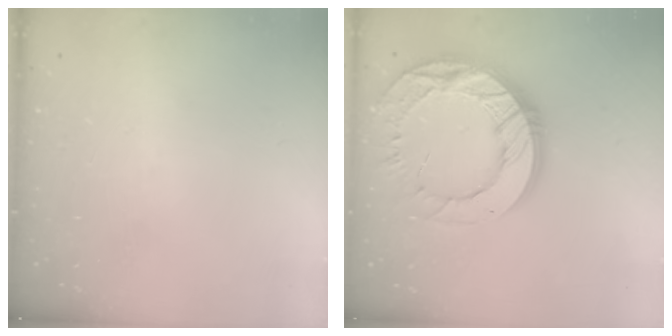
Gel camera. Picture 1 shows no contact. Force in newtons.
{"total": 21.8, "press": 21.7, "slide": 1.9}